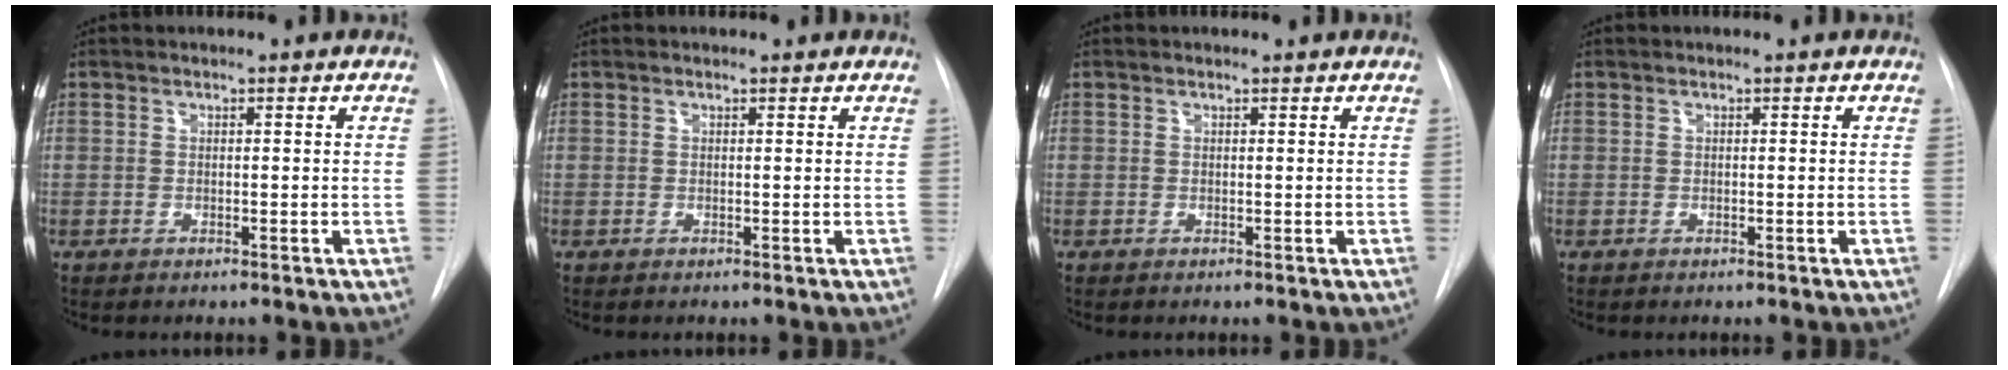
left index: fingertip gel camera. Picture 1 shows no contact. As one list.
[{"total": 0.8, "force": [0.8, 0.2, 0.1], "torque": [-0.009, 0.005, 0.008]}, {"total": 0.9, "force": [0.9, 0.2, 0.1], "torque": [-0.012, 0.008, 0.008]}, {"total": 0.0}]